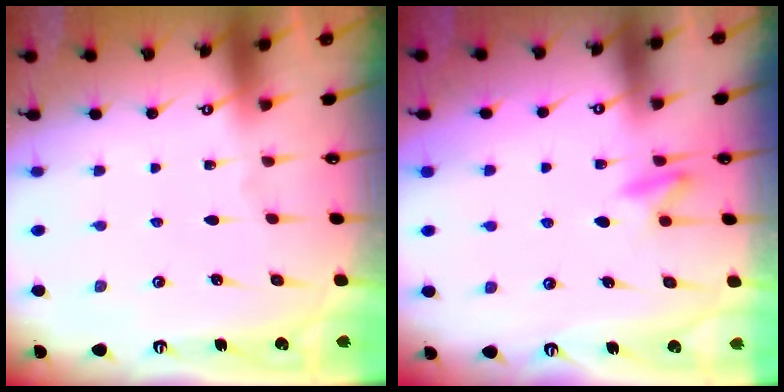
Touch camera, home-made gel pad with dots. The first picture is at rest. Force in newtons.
{"total": 8.3, "press": 8.2, "slide": 1.2}